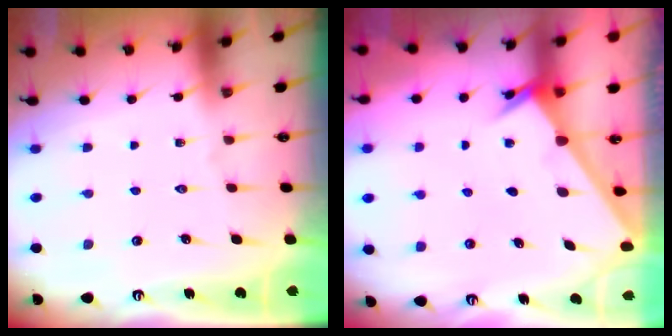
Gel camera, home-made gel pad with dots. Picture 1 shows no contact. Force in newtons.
{"total": 2.4, "press": 2.4, "slide": 0.2}